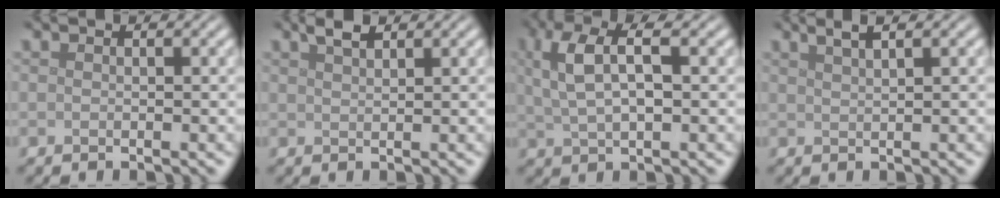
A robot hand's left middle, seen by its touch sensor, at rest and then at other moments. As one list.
[{"total": 1.7, "force": [1.4, 0.4, 0.9], "torque": [-0.017, 0.004, 0.024]}, {"total": 5.2, "force": [1.8, 2.0, 4.4], "torque": [-0.099, 0.007, 0.034]}, {"total": 2.3, "force": [1.5, 0.7, 1.6], "torque": [-0.010, 0.004, 0.016]}]